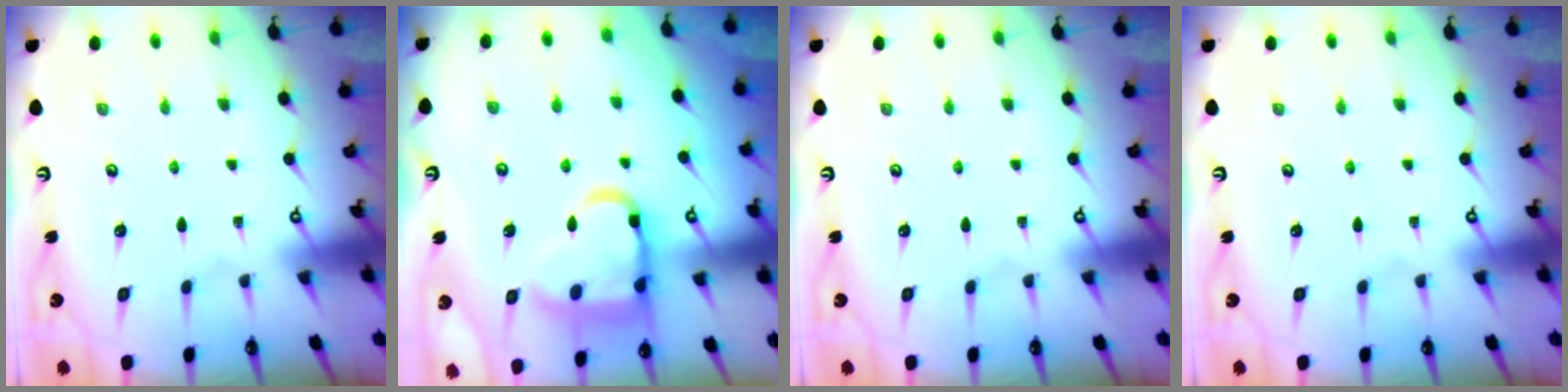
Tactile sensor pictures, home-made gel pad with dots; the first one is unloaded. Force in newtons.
{"total": 16.9, "press": 16.8, "slide": 1.7}
{"total": 0.0}
{"total": 0.0}